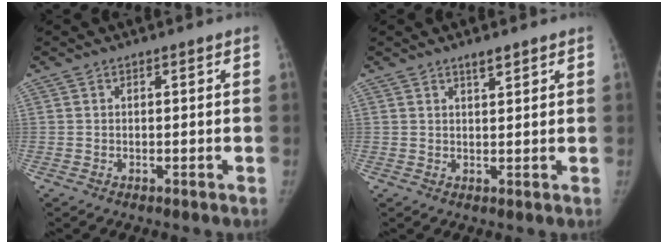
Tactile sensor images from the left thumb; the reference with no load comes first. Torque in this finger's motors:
{"motor_torque": [0.30, -0.02, 0.09, 0.37, 0.08]}